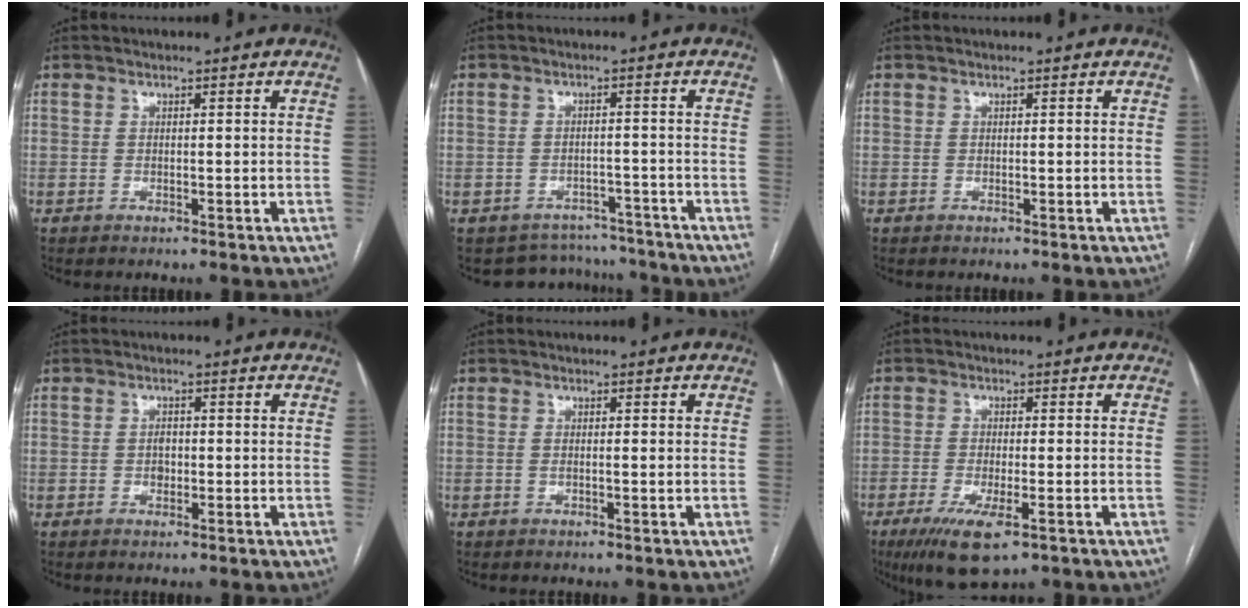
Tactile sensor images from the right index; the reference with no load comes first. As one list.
[{"total": 7.0, "force": [-6.3, 2.9, -1.0], "torque": [0.023, 0.027, -0.079]}, {"total": 0.0}, {"total": 1.4, "force": [-0.2, 1.0, 1.0], "torque": [-0.014, 0.003, -0.003]}, {"total": 0.9, "force": [-0.1, 0.0, 0.9], "torque": [-0.020, -0.001, 0.001]}, {"total": 7.9, "force": [-4.3, 2.0, 6.3], "torque": [-0.112, -0.019, -0.068]}]